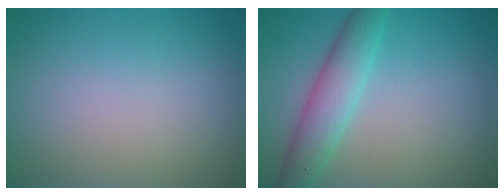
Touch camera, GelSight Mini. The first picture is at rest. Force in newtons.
{"total": 4.3, "press": 4.3, "slide": 0.1}